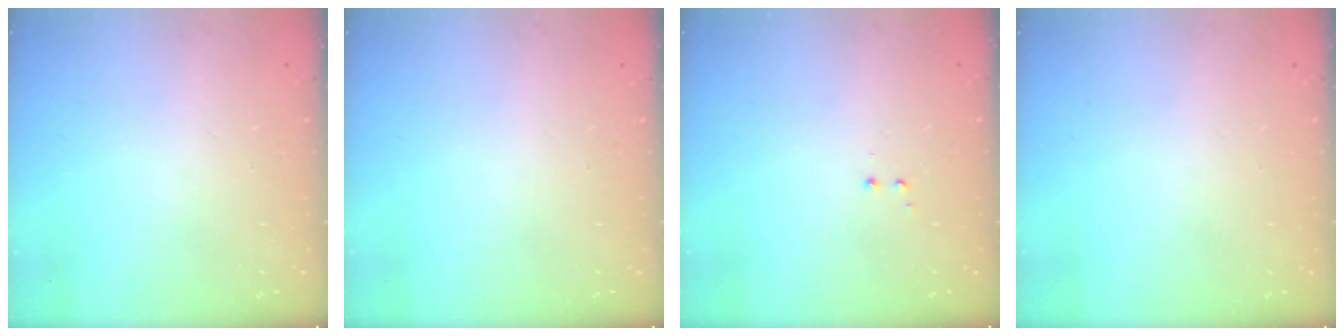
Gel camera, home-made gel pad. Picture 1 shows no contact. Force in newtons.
{"total": 0.0}
{"total": 1.2, "press": 1.1, "slide": 0.6}
{"total": 0.0}